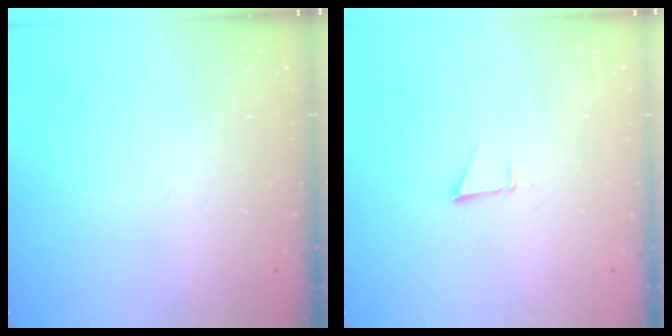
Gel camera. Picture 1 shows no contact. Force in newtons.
{"total": 3.0, "press": 2.9, "slide": 0.8}